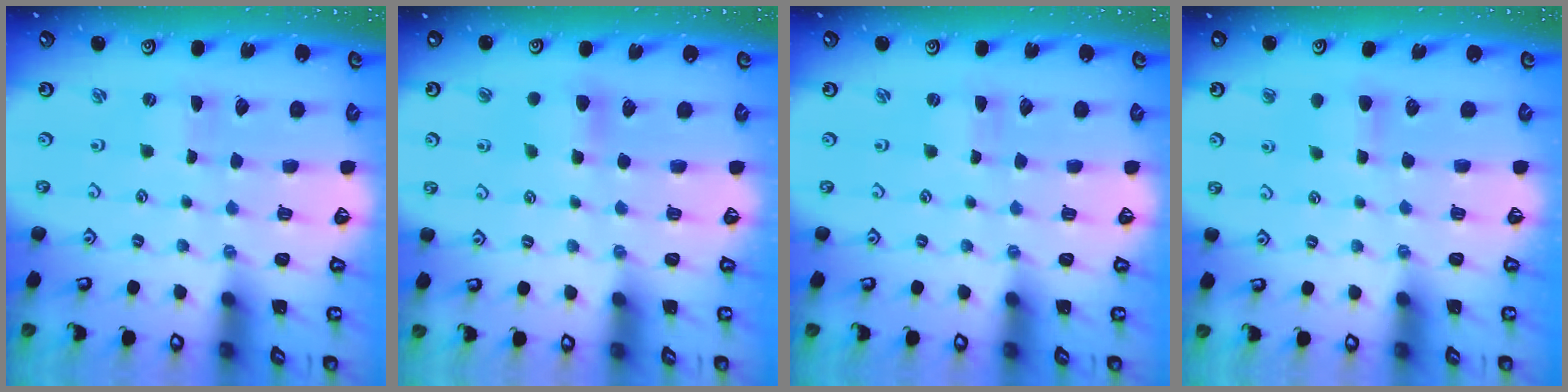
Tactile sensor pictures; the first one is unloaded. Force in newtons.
{"total": 5.5, "press": 5.5, "slide": 0.7}
{"total": 0.0}
{"total": 4.8, "press": 4.7, "slide": 0.7}